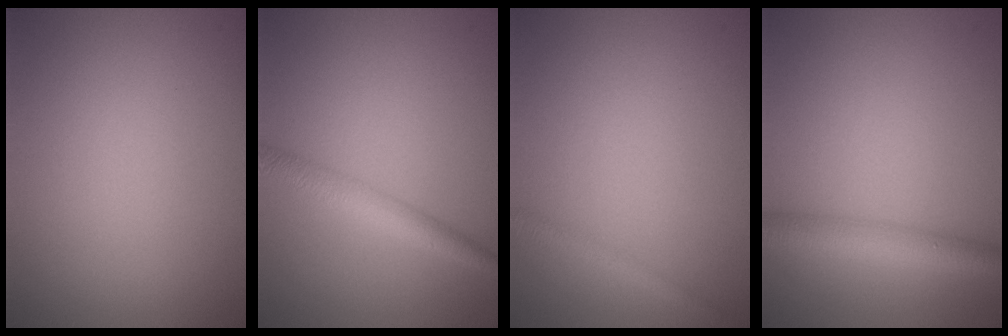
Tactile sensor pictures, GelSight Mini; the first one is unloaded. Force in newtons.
{"total": 2.8, "press": 2.8, "slide": 0.0}
{"total": 1.3, "press": 1.3, "slide": 0.0}
{"total": 3.7, "press": 3.7, "slide": 0.1}